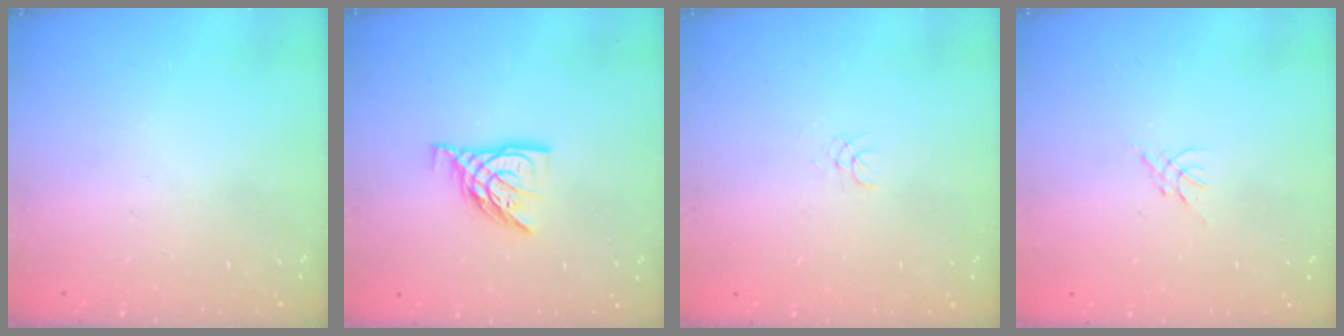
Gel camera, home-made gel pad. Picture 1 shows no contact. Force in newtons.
{"total": 9.2, "press": 9.1, "slide": 0.9}
{"total": 1.1, "press": 1.1, "slide": 0.1}
{"total": 0.5, "press": 0.4, "slide": 0.3}